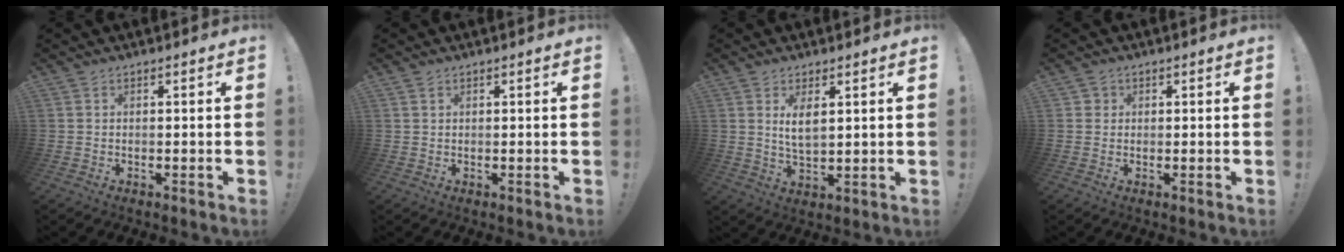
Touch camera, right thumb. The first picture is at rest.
{"total": 1.0, "force": [0.7, 0.6, 0.4], "torque": [-0.002, -0.002, 0.013]}
{"total": 5.6, "force": [2.1, 2.4, 4.6], "torque": [-0.086, -0.009, 0.033]}
{"total": 1.7, "force": [0.6, 1.6, 0.3], "torque": [0.001, -0.001, 0.010]}